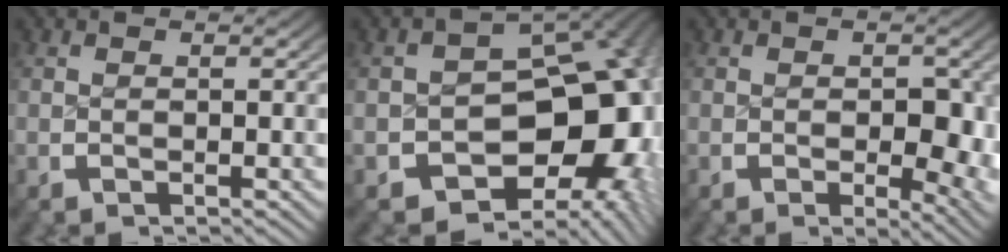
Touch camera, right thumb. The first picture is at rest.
{"total": 19.0, "force": [-2.2, 13.3, 13.4], "torque": [-0.190, -0.045, -0.029]}
{"total": 5.6, "force": [-0.9, 3.1, 4.5], "torque": [-0.064, -0.030, -0.001]}